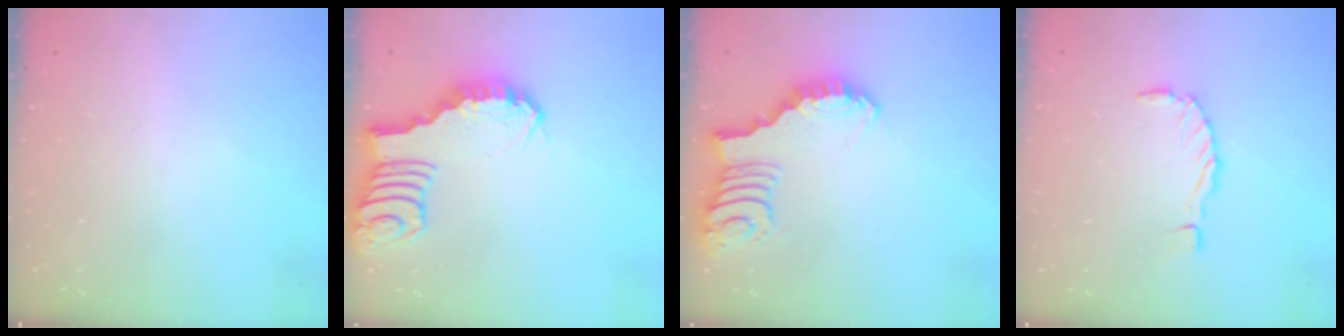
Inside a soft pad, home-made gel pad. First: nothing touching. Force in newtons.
{"total": 2.1, "press": 2.1, "slide": 0.2}
{"total": 2.9, "press": 2.9, "slide": 0.1}
{"total": 0.0}